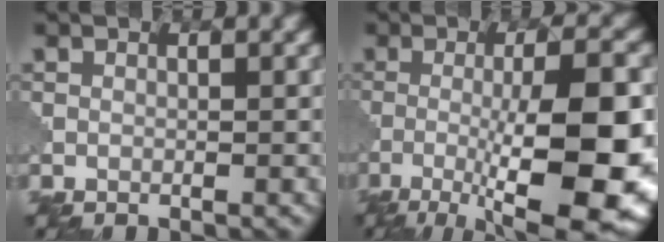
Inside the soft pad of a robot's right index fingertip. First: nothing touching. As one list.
[{"total": 12.3, "force": [-3.4, 3.1, 11.4], "torque": [-0.182, -0.009, -0.049]}]